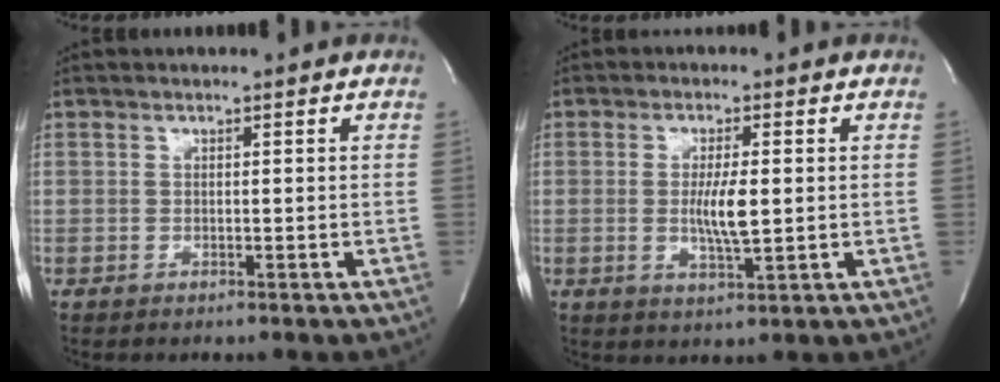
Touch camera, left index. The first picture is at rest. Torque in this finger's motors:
{"motor_torque": [0.24, 0.14, 0.11, 0.05]}